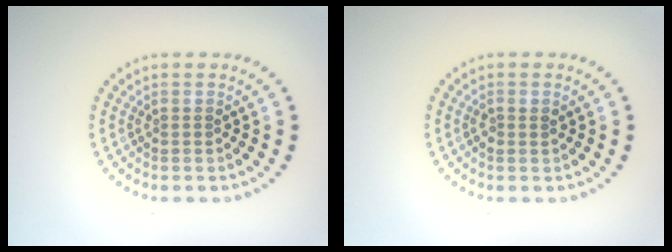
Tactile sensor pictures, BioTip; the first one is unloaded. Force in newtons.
{"total": 0.9, "press": 0.9, "slide": 0.2}